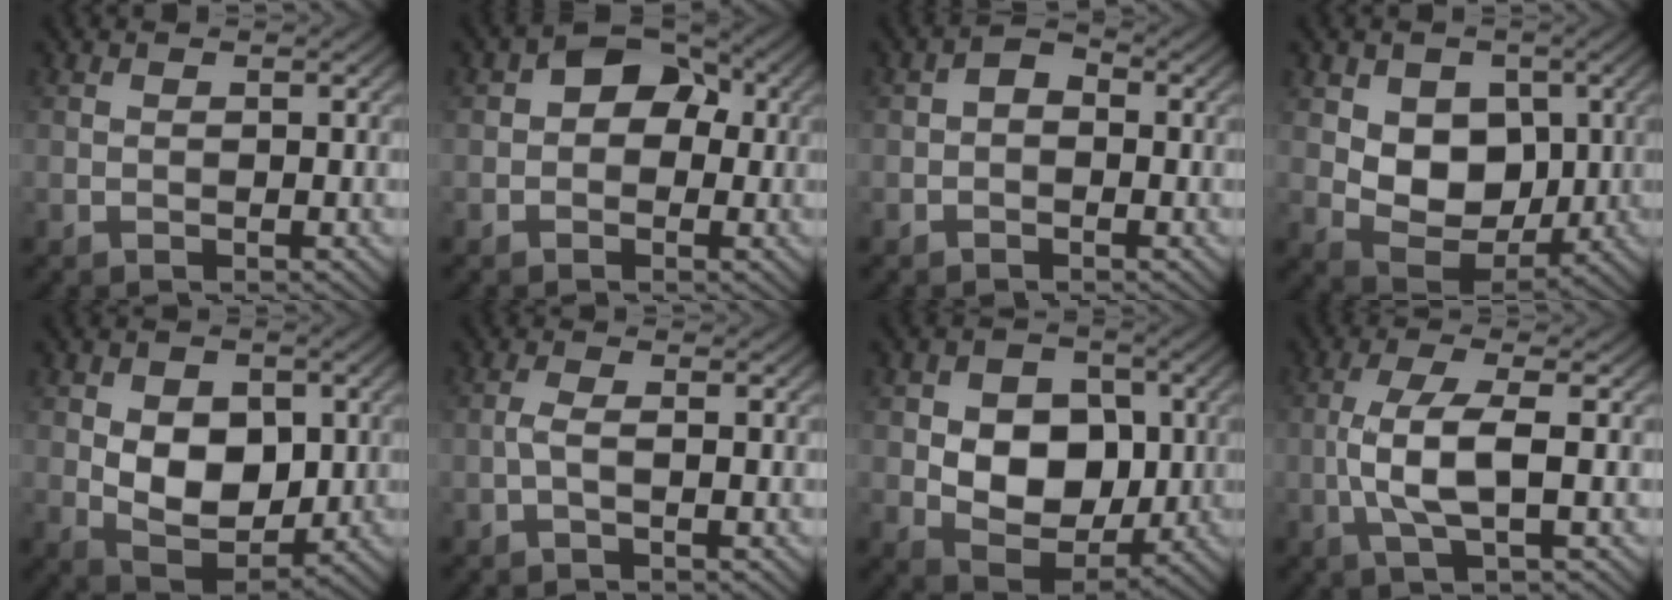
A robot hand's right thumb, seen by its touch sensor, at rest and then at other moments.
{"total": 5.2, "force": [0.8, 3.8, 3.5], "torque": [-0.042, 0.009, -0.002]}
{"total": 2.1, "force": [-0.4, 1.4, 1.4], "torque": [-0.027, 0.007, -0.014]}
{"total": 7.5, "force": [1.3, 5.7, 4.7], "torque": [-0.100, -0.012, 0.016]}
{"total": 8.6, "force": [0.2, 5.7, 6.4], "torque": [-0.118, -0.011, 0.004]}
{"total": 1.7, "force": [-0.4, 0.3, 1.6], "torque": [-0.037, 0.004, -0.013]}
{"total": 9.5, "force": [0.0, 6.9, 6.5], "torque": [-0.128, -0.007, -0.004]}
{"total": 6.0, "force": [-0.7, 1.6, 5.7], "torque": [-0.123, 0.007, -0.018]}